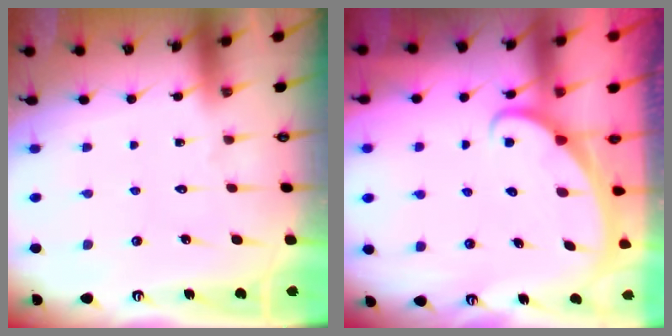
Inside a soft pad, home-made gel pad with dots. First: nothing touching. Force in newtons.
{"total": 2.0, "press": 2.0, "slide": 0.2}